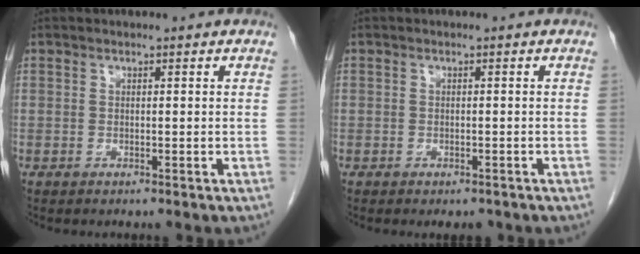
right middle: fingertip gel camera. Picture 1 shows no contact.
{"total": 1.6, "force": [-1.1, 1.1, 0.4], "torque": [-0.005, 0.002, -0.010]}